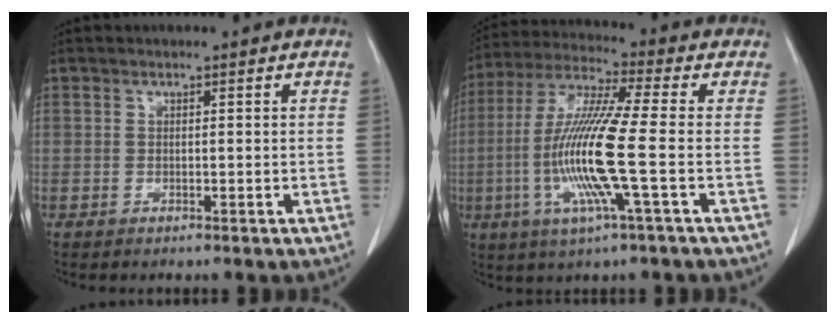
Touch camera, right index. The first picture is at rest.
{"total": 14.3, "force": [-2.8, -0.3, 14.0], "torque": [-0.292, -0.011, -0.065]}